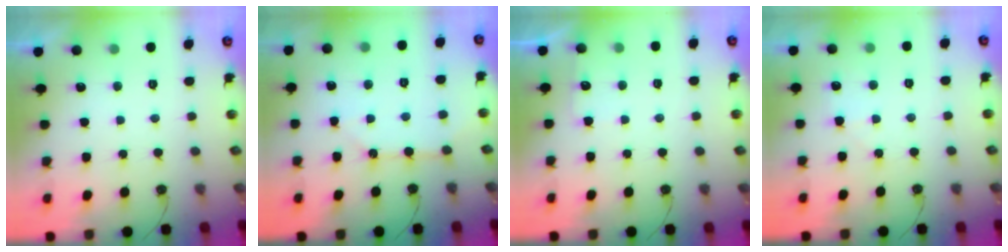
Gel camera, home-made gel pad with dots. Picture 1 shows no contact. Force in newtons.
{"total": 7.3, "press": 7.2, "slide": 0.6}
{"total": 4.3, "press": 4.3, "slide": 0.4}
{"total": 5.2, "press": 5.1, "slide": 0.8}